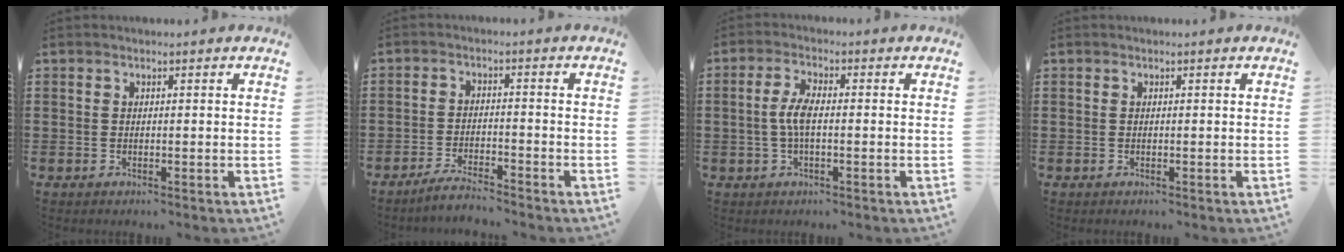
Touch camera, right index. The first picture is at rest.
{"total": 3.3, "force": [-3.1, 0.0, 0.9], "torque": [-0.018, 0.004, -0.063]}
{"total": 5.0, "force": [-0.4, 1.8, 4.6], "torque": [-0.106, -0.002, -0.015]}
{"total": 0.0}